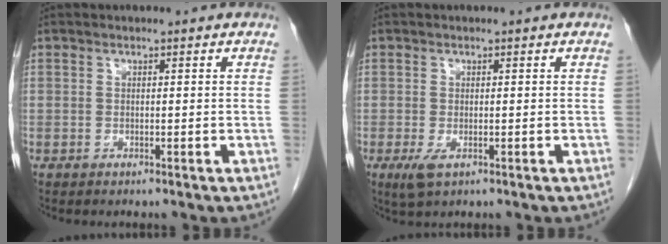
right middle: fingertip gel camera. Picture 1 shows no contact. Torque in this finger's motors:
{"motor_torque": [0.55, -0.33, 0.15, 0.05]}